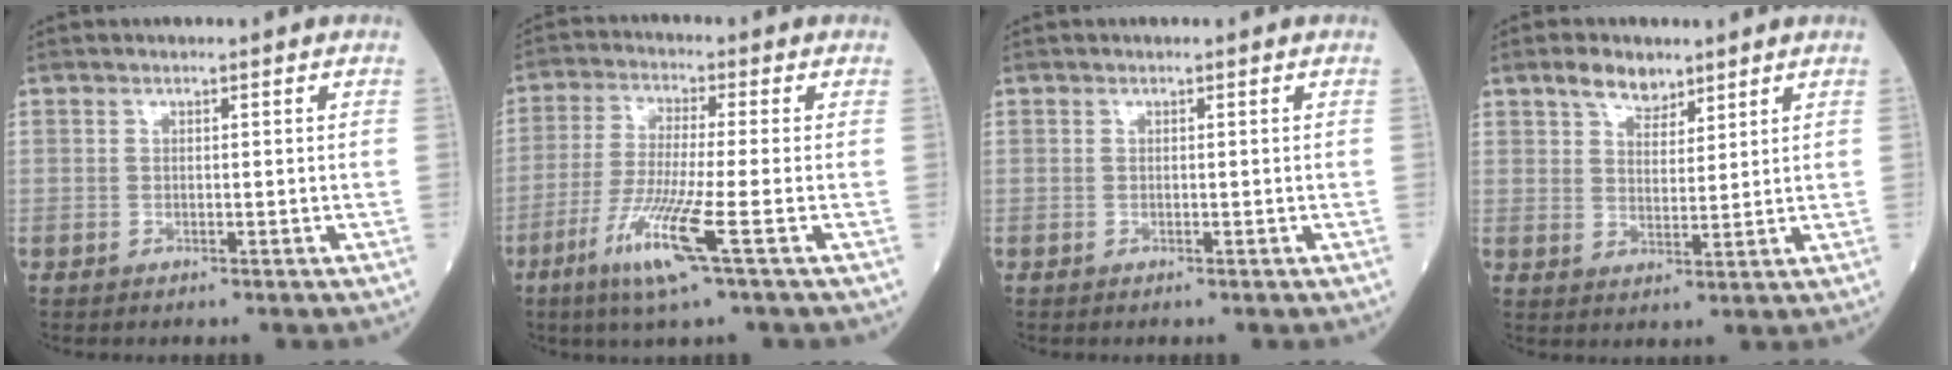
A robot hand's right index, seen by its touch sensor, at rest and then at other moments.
{"total": 9.7, "force": [-4.4, -0.6, 8.6], "torque": [-0.179, -0.026, -0.091]}
{"total": 0.0}
{"total": 4.9, "force": [3.6, 2.5, 2.2], "torque": [-0.040, 0.005, 0.069]}